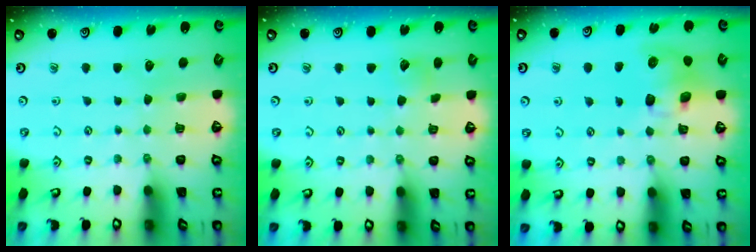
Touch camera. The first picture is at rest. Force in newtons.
{"total": 4.4, "press": 4.3, "slide": 0.6}
{"total": 8.1, "press": 8.0, "slide": 1.1}